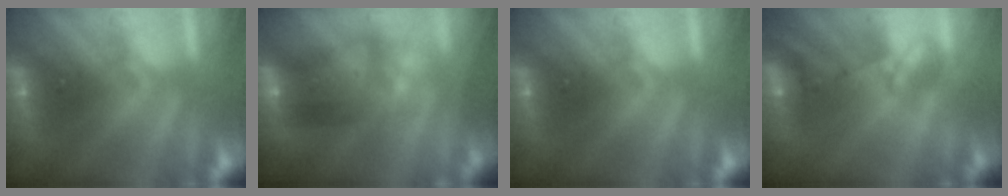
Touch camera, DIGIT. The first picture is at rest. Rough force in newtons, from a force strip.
{"total": 6.7}
{"total": 0.0}
{"total": 1.6}